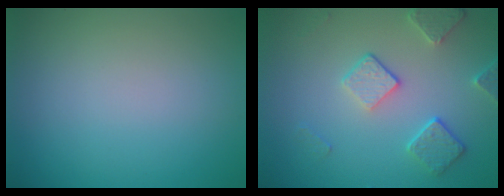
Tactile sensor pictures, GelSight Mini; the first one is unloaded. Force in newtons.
{"total": 3.6, "press": 3.0, "slide": 1.9}